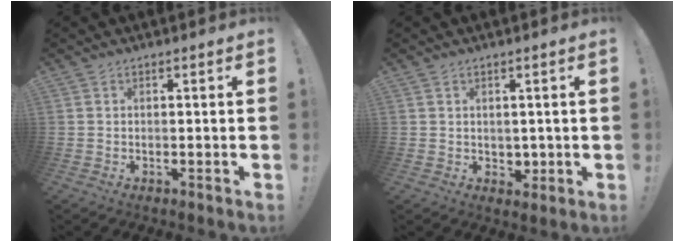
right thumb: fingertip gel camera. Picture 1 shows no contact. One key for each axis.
{"total": 3.2, "fx": 1.4, "fy": 2.8, "fz": 0.9, "tx": -0.001, "ty": -0.014, "tz": 0.026}